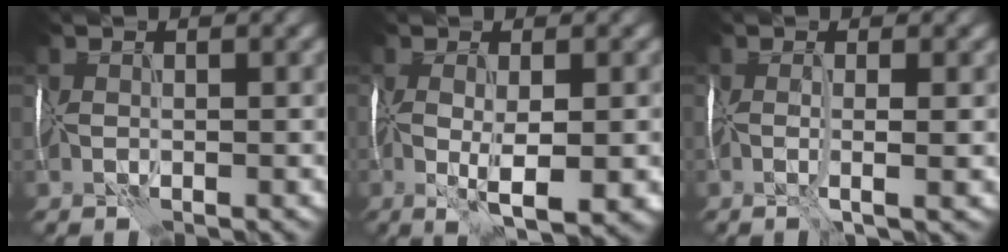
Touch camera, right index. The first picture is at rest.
{"total": 4.8, "force": [-0.9, 1.3, 4.5], "torque": [-0.082, -0.009, -0.010]}
{"total": 2.5, "force": [-0.1, 0.5, 2.5], "torque": [-0.034, -0.002, -0.004]}